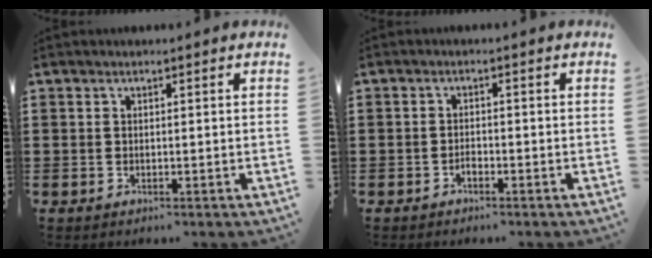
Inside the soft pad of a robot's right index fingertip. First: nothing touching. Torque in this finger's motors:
{"motor_torque": [2.14, 0.00, 0.06, -0.01]}